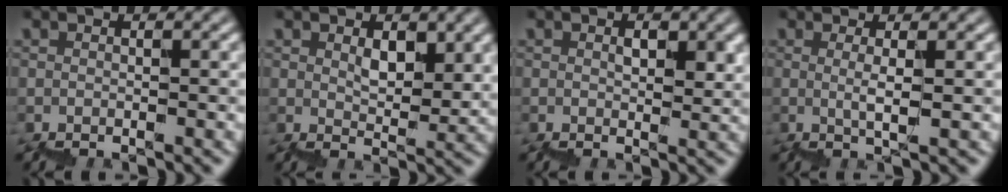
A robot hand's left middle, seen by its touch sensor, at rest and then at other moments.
{"total": 3.6, "force": [2.3, 1.5, 2.3], "torque": [-0.041, 0.004, 0.045]}
{"total": 1.8, "force": [0.9, 0.8, 1.4], "torque": [-0.028, 0.001, 0.013]}
{"total": 1.3, "force": [0.9, 0.0, 1.0], "torque": [-0.017, 0.003, 0.019]}